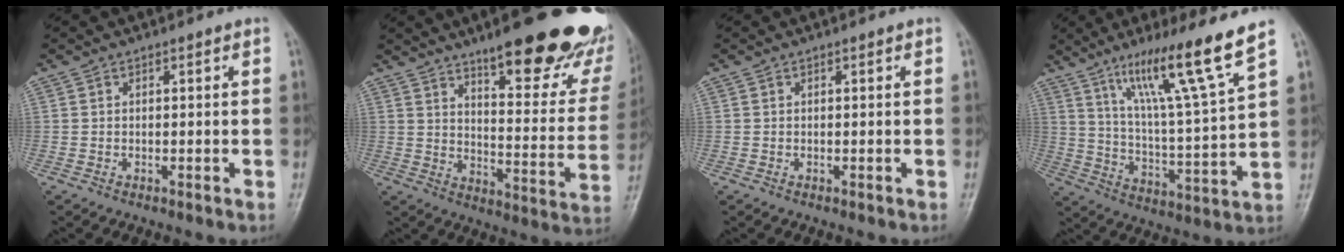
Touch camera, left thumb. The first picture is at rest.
{"total": 26.3, "force": [18.2, 7.0, 17.7], "torque": [-0.194, -0.095, 0.244]}
{"total": 0.0}
{"total": 15.9, "force": [10.4, -0.4, 12.0], "torque": [-0.197, -0.058, 0.177]}